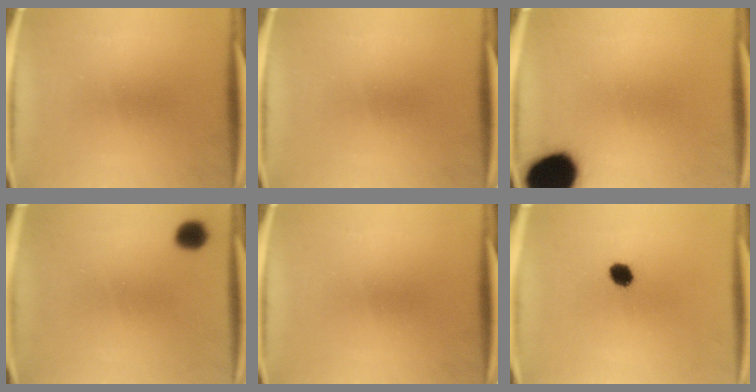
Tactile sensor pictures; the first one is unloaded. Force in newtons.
{"total": 0.0}
{"total": 18.4}
{"total": 5.5}
{"total": 0.0}
{"total": 4.2}